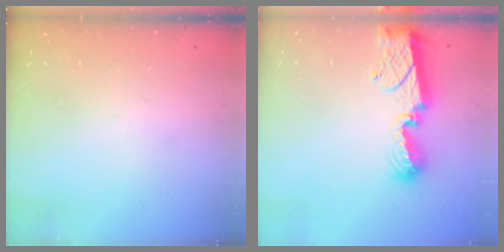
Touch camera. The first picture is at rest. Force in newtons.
{"total": 11.4, "press": 11.4, "slide": 0.8}